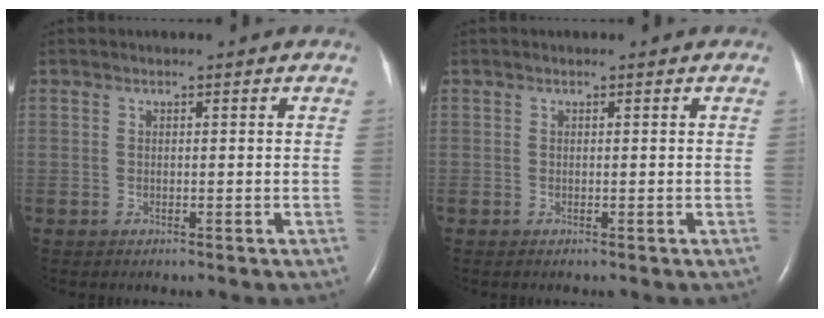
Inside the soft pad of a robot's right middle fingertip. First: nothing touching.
{"total": 0.0}